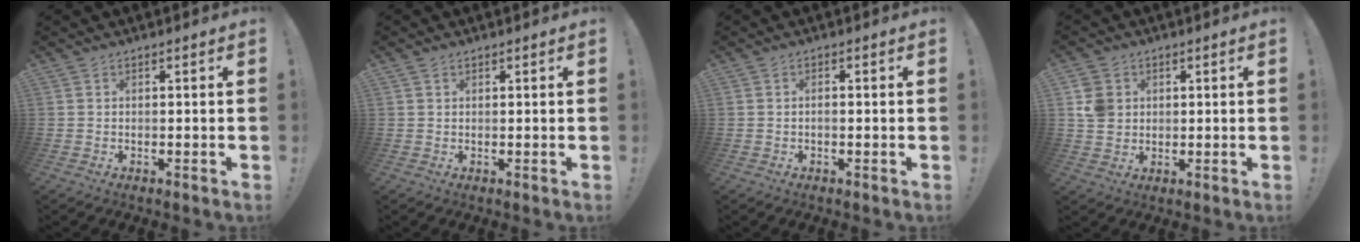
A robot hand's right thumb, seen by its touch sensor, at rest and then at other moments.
{"total": 1.1, "force": [0.9, 0.6, 0.4], "torque": [-0.006, 0.001, 0.016]}
{"total": 1.1, "force": [-0.7, 0.2, 0.8], "torque": [-0.020, 0.004, -0.012]}
{"total": 6.5, "force": [1.5, 5.7, 2.6], "torque": [-0.043, 0.004, 0.032]}